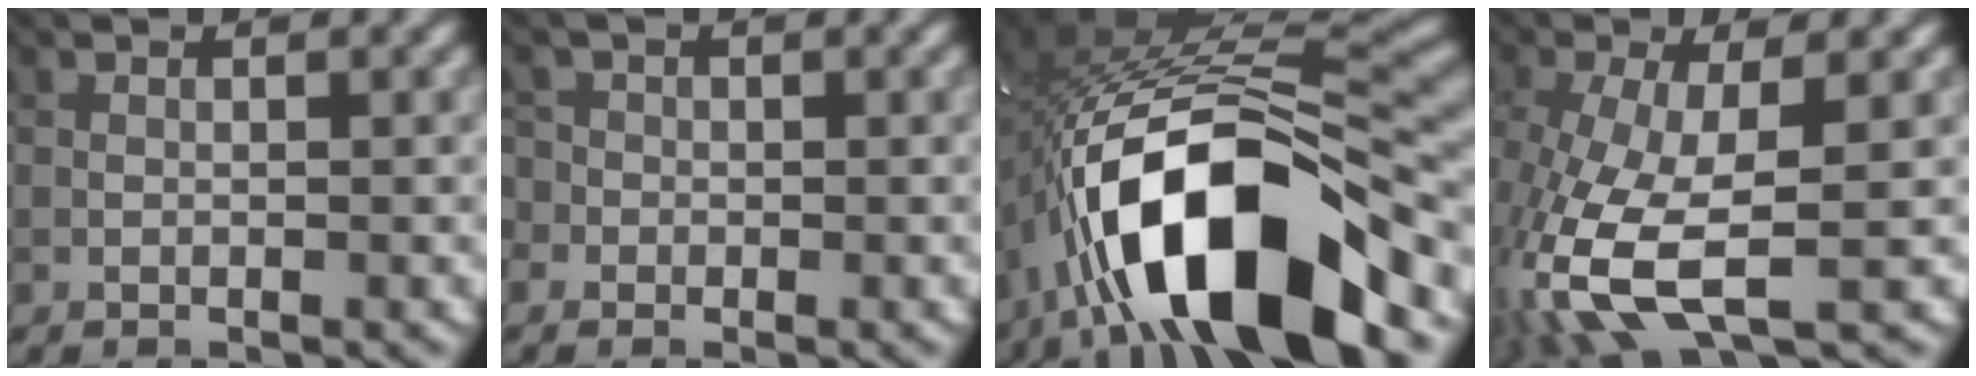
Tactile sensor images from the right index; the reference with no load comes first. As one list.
[{"total": 1.9, "force": [-0.1, 1.8, 0.6], "torque": [-0.003, 0.014, -0.024]}, {"total": 15.3, "force": [-6.9, 5.9, 12.3], "torque": [-0.220, 0.004, -0.115]}, {"total": 8.8, "force": [-2.6, 3.8, 7.5], "torque": [-0.187, -0.022, -0.047]}]